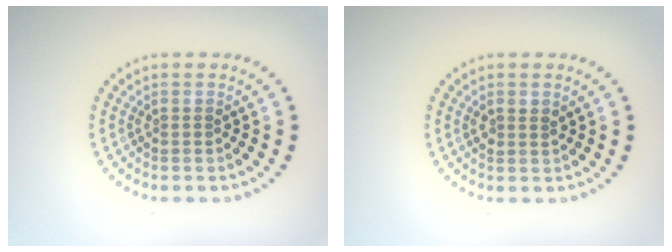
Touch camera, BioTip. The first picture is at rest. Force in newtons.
{"total": 1.2, "press": 1.1, "slide": 0.6}